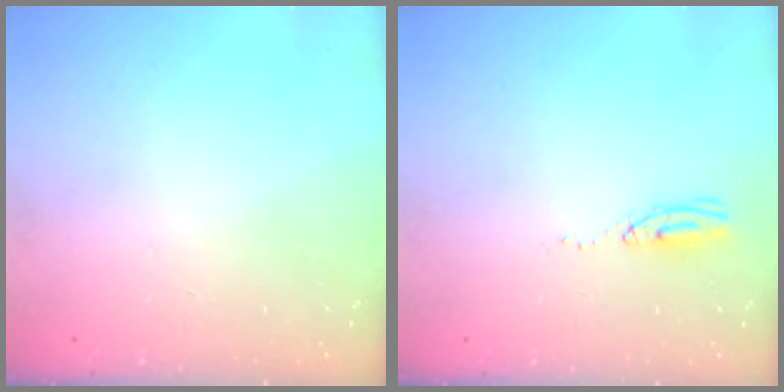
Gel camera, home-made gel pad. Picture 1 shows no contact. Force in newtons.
{"total": 3.6, "press": 3.3, "slide": 1.5}